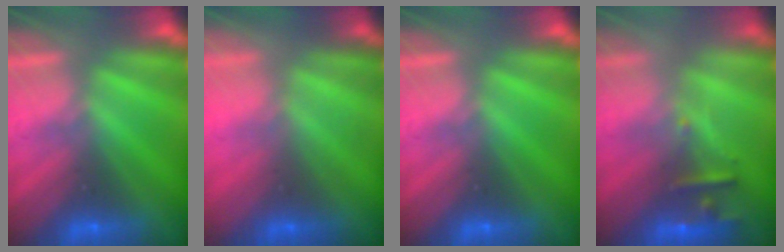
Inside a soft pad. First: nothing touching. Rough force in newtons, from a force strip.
{"total": 2.1}
{"total": 0.0}
{"total": 2.4}